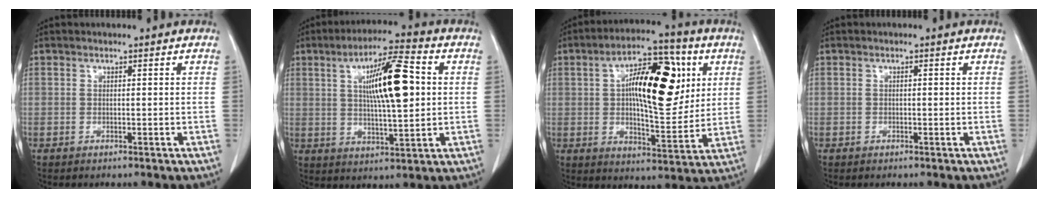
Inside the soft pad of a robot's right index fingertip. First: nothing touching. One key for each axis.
{"total": 12.6, "fx": 2.3, "fy": 2.3, "fz": 12.1, "tx": -0.205, "ty": 0.013, "tz": 0.037}
{"total": 16.5, "fx": 4.1, "fy": 5.9, "fz": 14.8, "tx": -0.237, "ty": 0.026, "tz": 0.063}
{"total": 0.0}